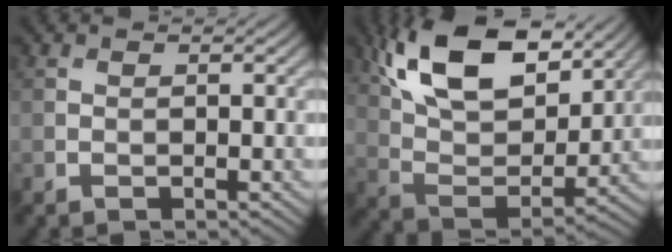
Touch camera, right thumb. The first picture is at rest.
{"total": 16.1, "force": [9.4, 7.6, 10.6], "torque": [-0.214, 0.005, 0.150]}